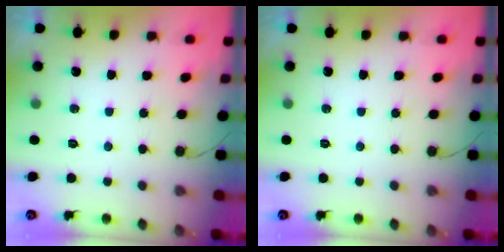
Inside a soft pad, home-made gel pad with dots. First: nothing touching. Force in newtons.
{"total": 0.0}